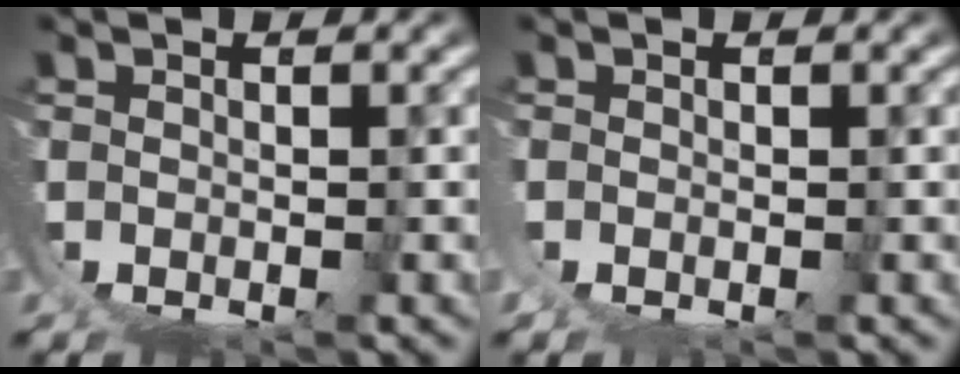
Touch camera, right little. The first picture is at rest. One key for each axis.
{"total": 0.7, "fx": 0.2, "fy": 0.0, "fz": 0.6, "tx": -0.017, "ty": 0.000, "tz": 0.003}